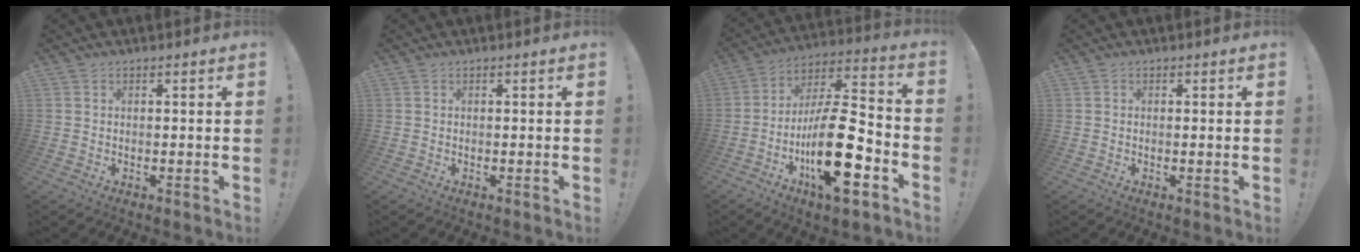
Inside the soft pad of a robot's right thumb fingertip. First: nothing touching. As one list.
[{"total": 0.0}, {"total": 22.6, "force": [-7.8, 7.7, 19.8], "torque": [-0.352, 0.042, -0.124]}, {"total": 0.6, "force": [0.2, -0.3, 0.4], "torque": [-0.001, -0.005, 0.001]}]